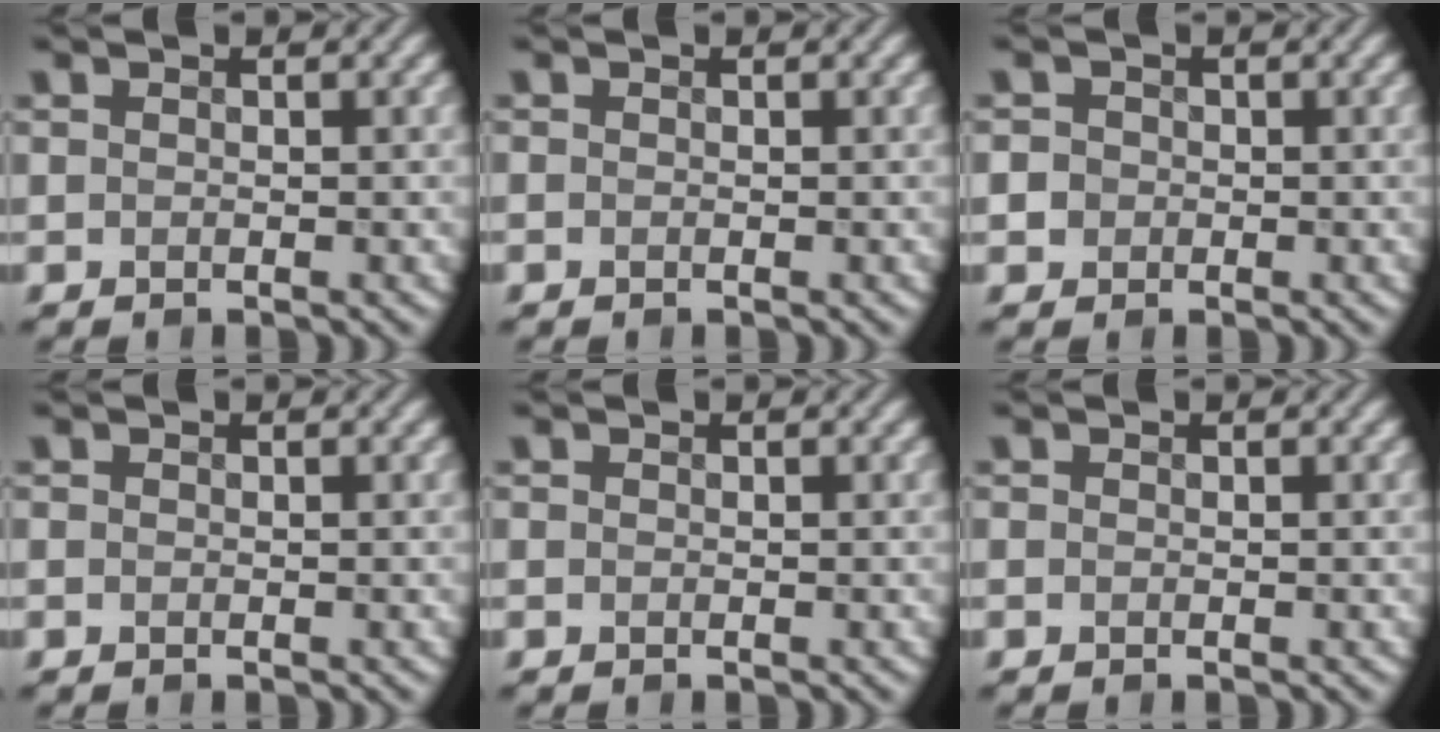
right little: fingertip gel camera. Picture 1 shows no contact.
{"total": 0.0}
{"total": 2.0, "force": [0.1, 1.9, 0.6], "torque": [0.005, 0.016, -0.013]}
{"total": 0.0}
{"total": 0.0}
{"total": 0.0}